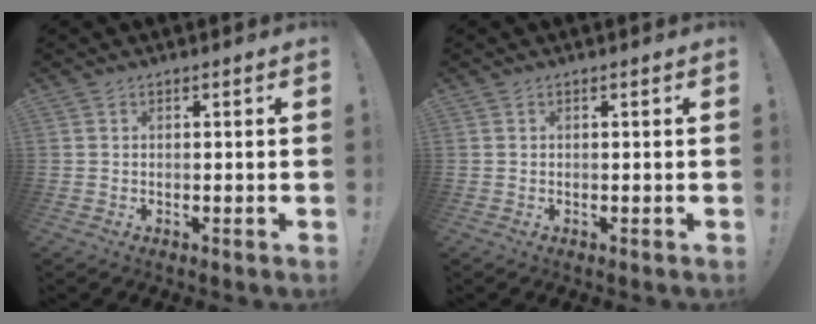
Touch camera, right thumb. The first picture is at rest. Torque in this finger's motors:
{"motor_torque": [0.00, 0.00, 0.05, -0.02, 0.00]}